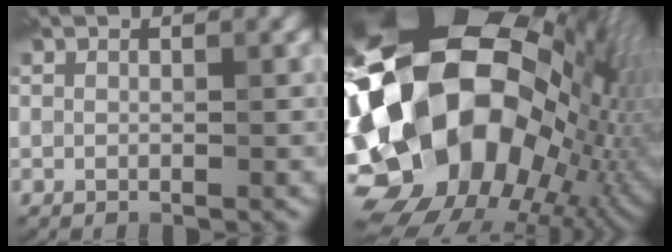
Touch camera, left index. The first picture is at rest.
{"total": 22.1, "force": [0.6, 16.2, 15.0], "torque": [-0.298, -0.004, 0.006]}